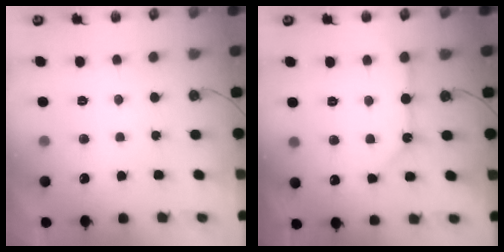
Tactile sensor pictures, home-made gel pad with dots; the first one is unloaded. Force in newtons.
{"total": 10.8, "press": 10.8, "slide": 1.0}